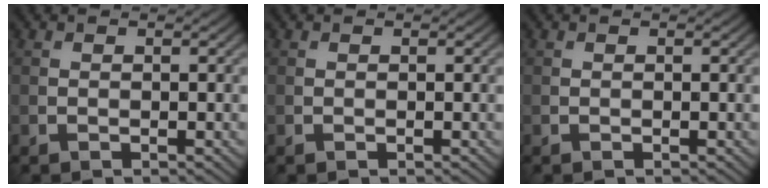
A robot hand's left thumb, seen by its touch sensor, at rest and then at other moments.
{"total": 0.0}
{"total": 0.0}